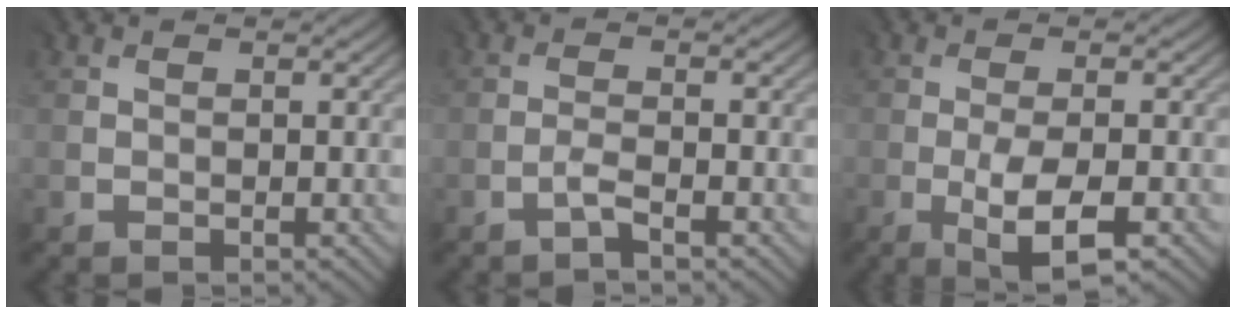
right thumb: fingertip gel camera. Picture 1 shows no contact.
{"total": 1.6, "force": [-1.4, -0.3, 0.6], "torque": [-0.016, 0.003, -0.032]}
{"total": 6.0, "force": [-2.7, 1.8, 5.0], "torque": [-0.100, -0.007, -0.045]}